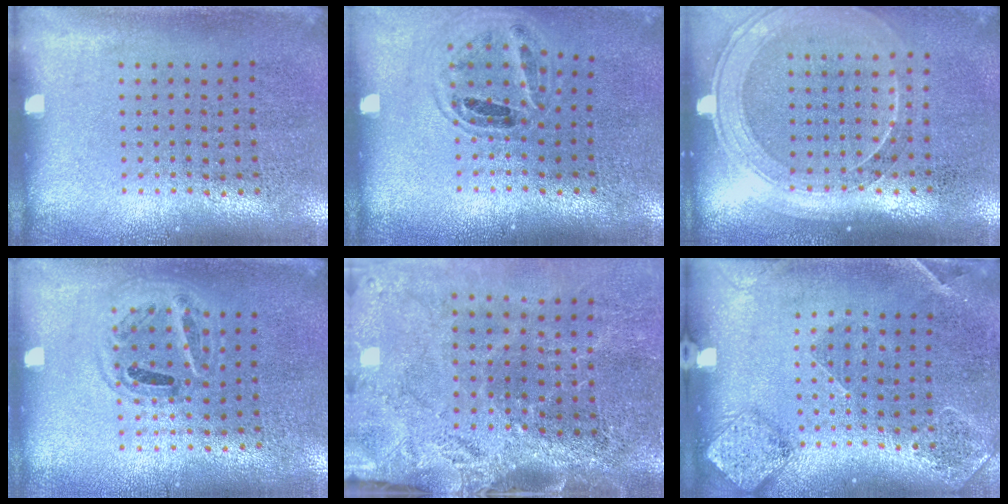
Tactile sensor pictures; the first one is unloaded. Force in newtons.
{"total": 0.9, "press": 0.9, "slide": 0.2}
{"total": 1.7, "press": 1.5, "slide": 0.7}
{"total": 0.9, "press": 0.9, "slide": 0.3}
{"total": 4.2, "press": 3.4, "slide": 2.4}
{"total": 1.5, "press": 1.5, "slide": 0.4}